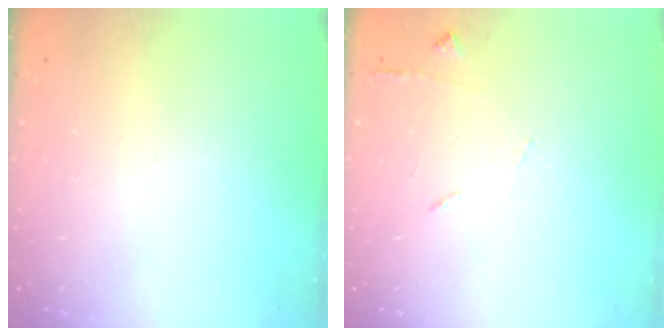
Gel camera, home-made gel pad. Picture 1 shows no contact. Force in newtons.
{"total": 6.2, "press": 6.1, "slide": 0.8}